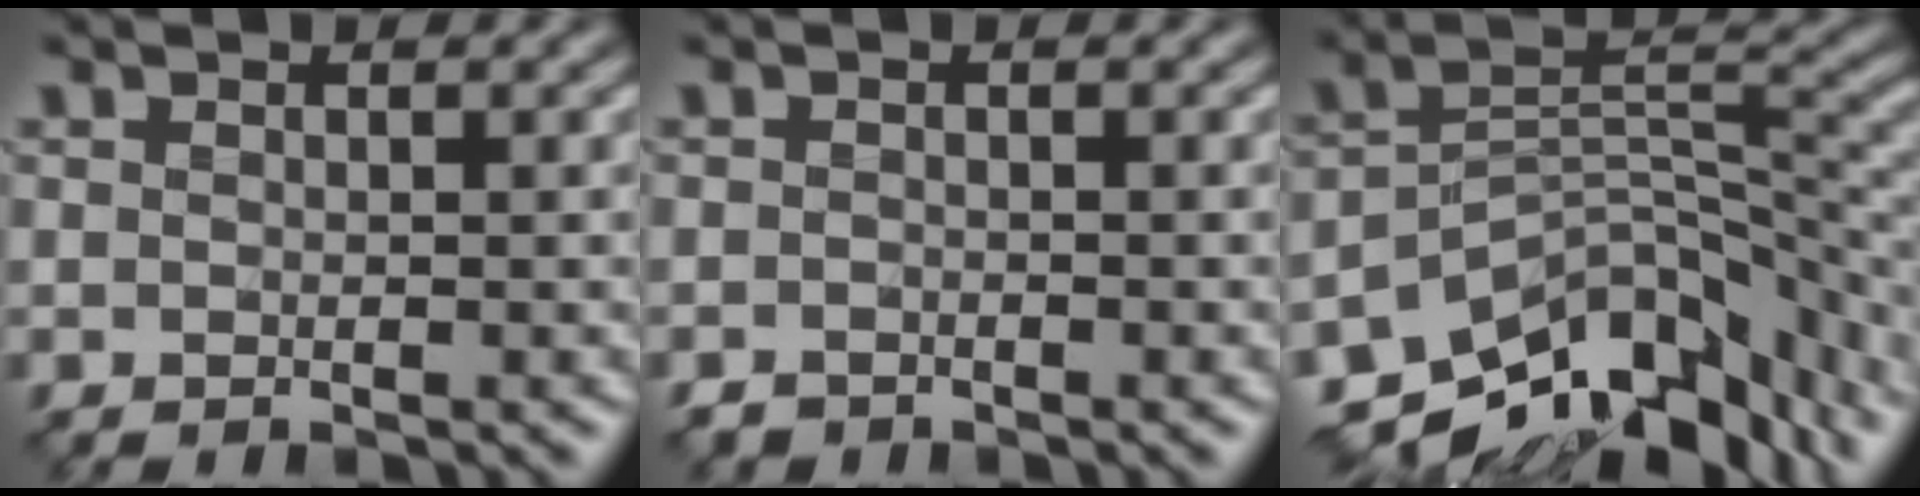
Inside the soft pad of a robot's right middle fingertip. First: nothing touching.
{"total": 0.8, "force": [-0.7, 0.3, -0.1], "torque": [0.004, 0.003, -0.014]}
{"total": 12.0, "force": [-8.6, 5.9, 5.9], "torque": [-0.103, 0.008, -0.143]}